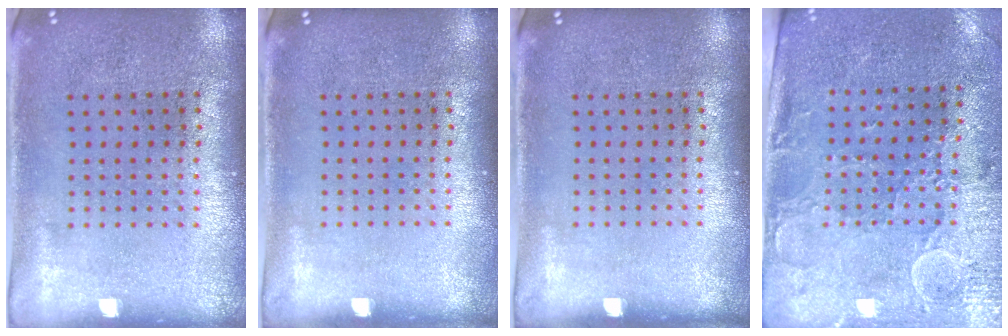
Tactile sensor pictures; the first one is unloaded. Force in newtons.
{"total": 0.0}
{"total": 0.0}
{"total": 2.9, "press": 2.6, "slide": 1.3}